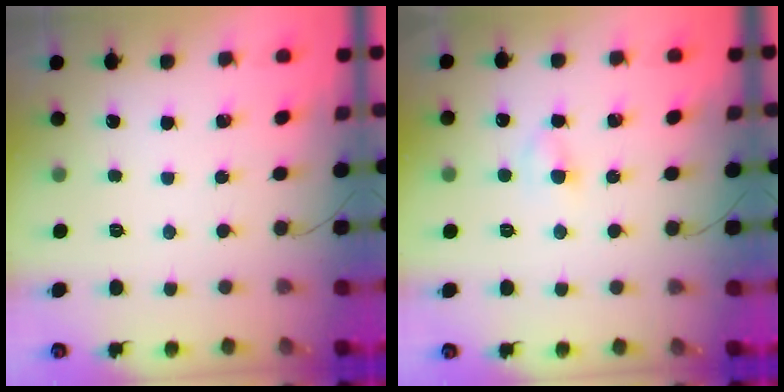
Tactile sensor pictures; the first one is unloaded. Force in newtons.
{"total": 2.7, "press": 2.4, "slide": 1.2}